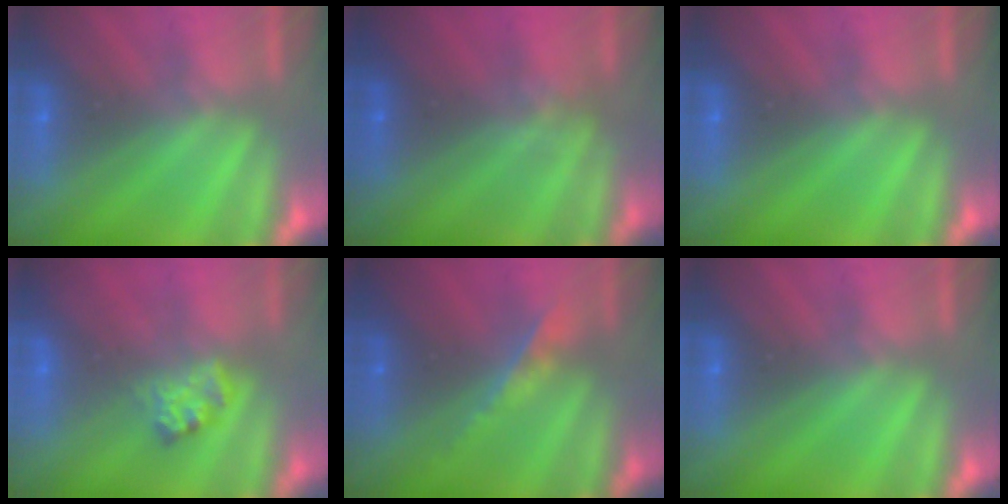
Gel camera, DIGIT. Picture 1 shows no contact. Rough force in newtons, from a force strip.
{"total": 1.2}
{"total": 0.0}
{"total": 2.4}
{"total": 2.0}
{"total": 0.0}